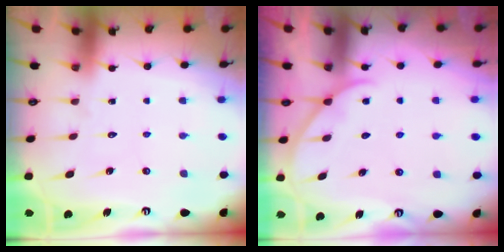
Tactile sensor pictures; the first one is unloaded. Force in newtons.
{"total": 3.2, "press": 3.2, "slide": 0.1}